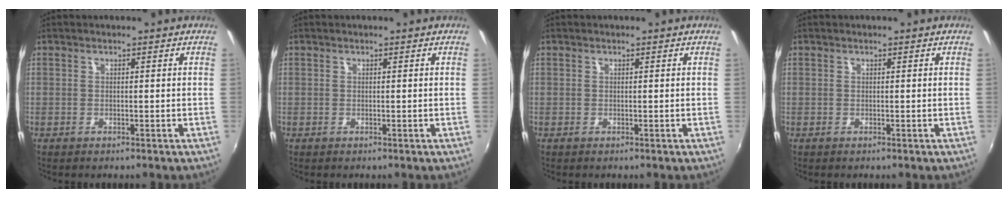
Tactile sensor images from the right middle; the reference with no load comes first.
{"total": 0.0}
{"total": 0.0}
{"total": 0.0}